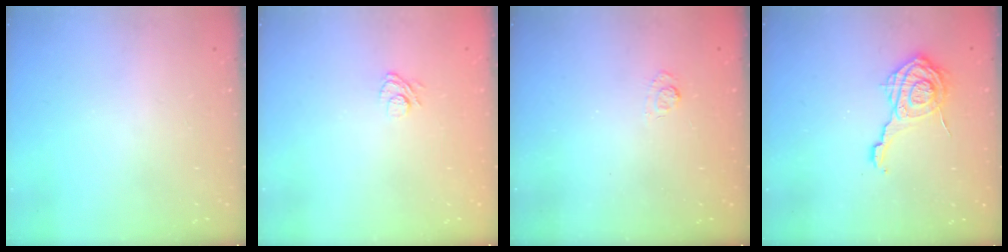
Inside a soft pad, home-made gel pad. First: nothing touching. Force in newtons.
{"total": 6.1, "press": 5.9, "slide": 1.3}
{"total": 2.7, "press": 2.3, "slide": 1.5}
{"total": 12.2, "press": 12.2, "slide": 0.6}